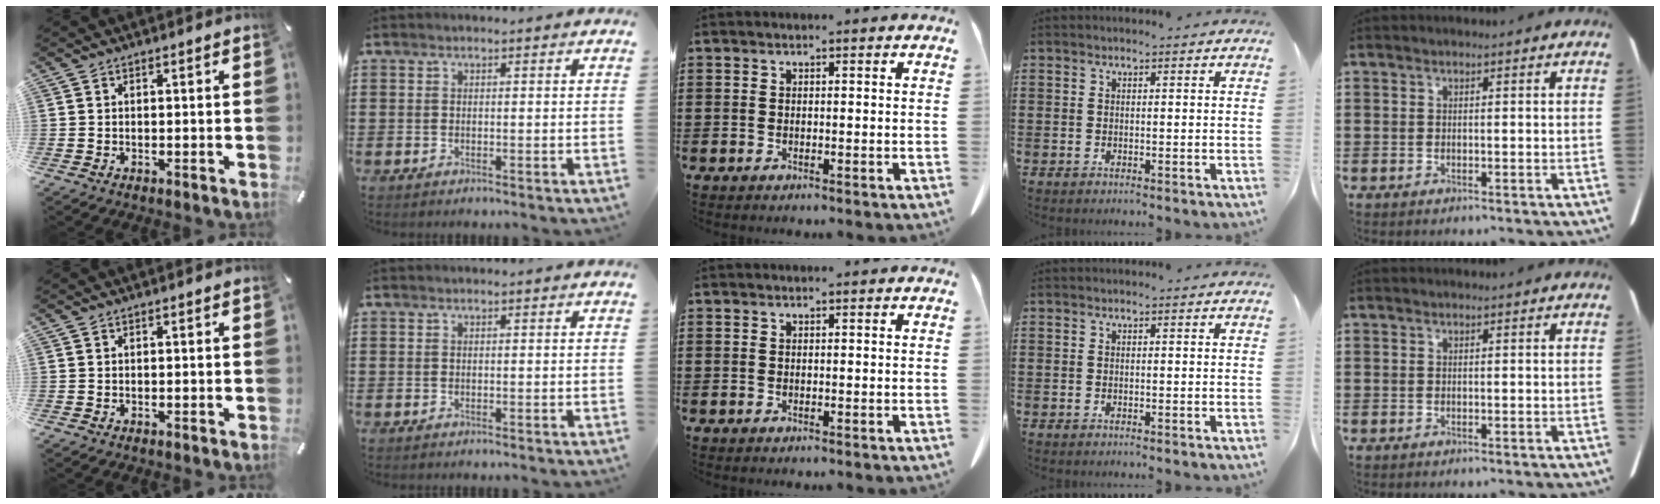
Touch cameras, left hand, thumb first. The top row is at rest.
{}